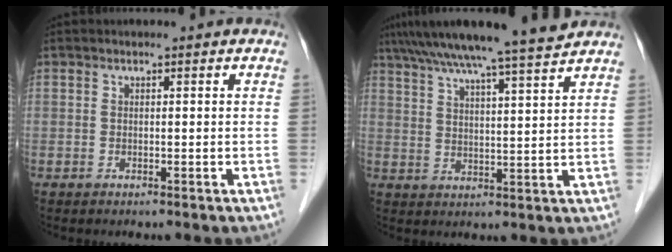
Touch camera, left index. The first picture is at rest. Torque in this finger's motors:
{"motor_torque": [-0.04, -0.54, 0.47, 0.21]}